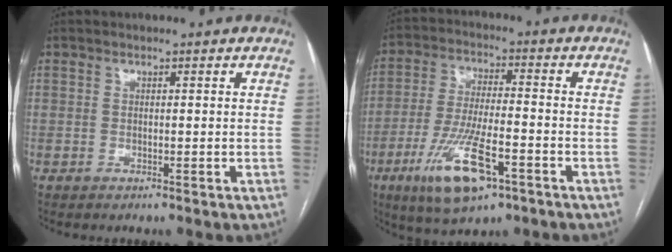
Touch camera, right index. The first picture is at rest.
{"total": 13.1, "force": [-6.4, 3.1, 10.9], "torque": [-0.219, -0.020, -0.108]}